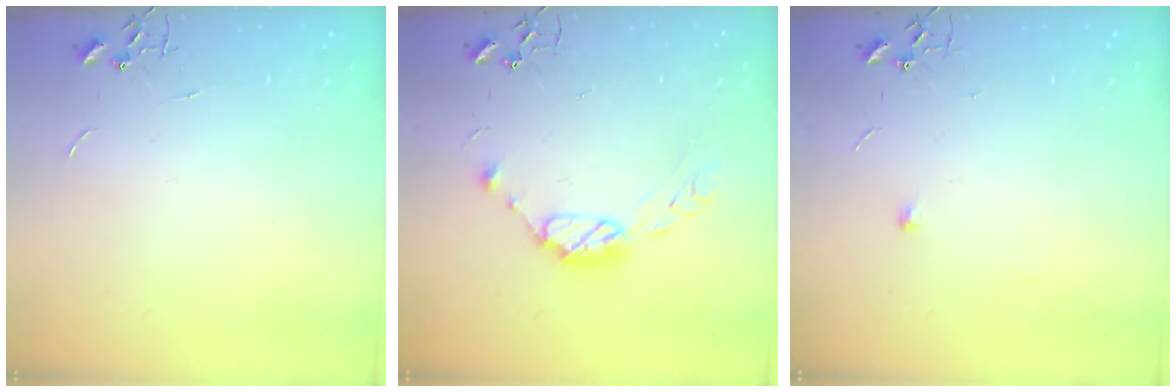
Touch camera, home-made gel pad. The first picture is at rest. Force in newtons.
{"total": 10.4, "press": 10.4, "slide": 0.9}
{"total": 5.4, "press": 5.3, "slide": 0.7}